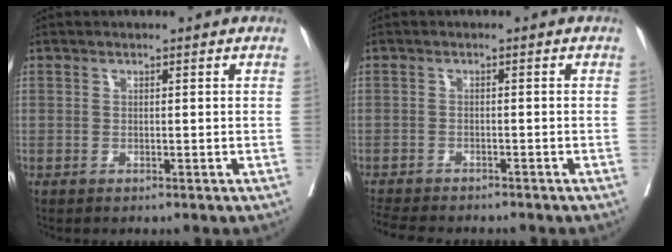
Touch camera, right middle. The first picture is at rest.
{"total": 7.3, "force": [-6.7, 1.4, 2.7], "torque": [-0.043, -0.010, -0.103]}